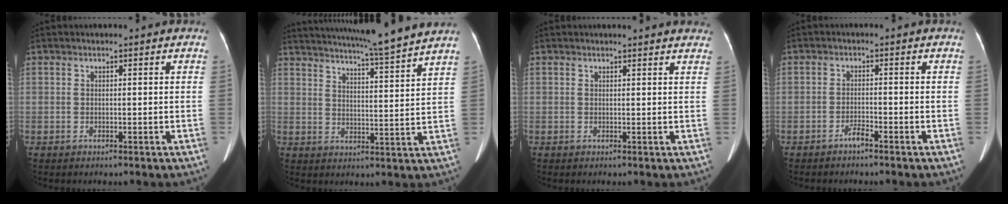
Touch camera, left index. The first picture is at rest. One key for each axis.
{"total": 16.0, "fx": 14.5, "fy": -1.5, "fz": 6.6, "tx": -0.115, "ty": -0.022, "tz": 0.199}
{"total": 8.0, "fx": 7.6, "fy": 1.2, "fz": 2.2, "tx": -0.013, "ty": 0.006, "tz": 0.064}
{"total": 1.7, "fx": -1.4, "fy": 0.0, "fz": 0.8, "tx": -0.017, "ty": 0.000, "tz": -0.026}